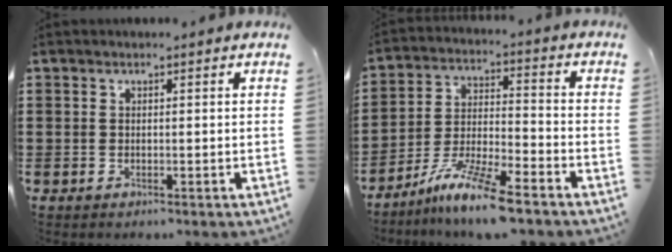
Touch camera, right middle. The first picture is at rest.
{"total": 9.7, "force": [-7.9, 0.2, 5.6], "torque": [-0.115, -0.002, -0.153]}